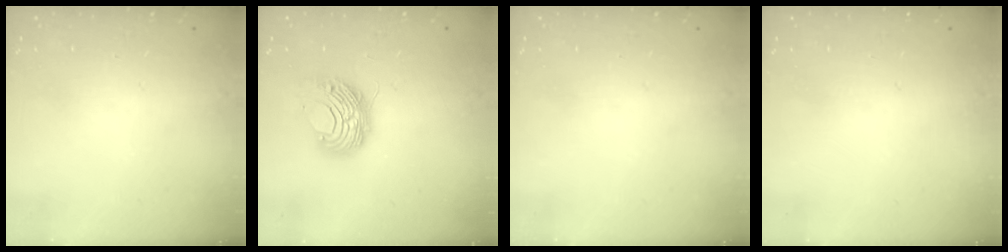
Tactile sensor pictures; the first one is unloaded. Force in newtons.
{"total": 8.9, "press": 8.9, "slide": 0.0}
{"total": 0.0}
{"total": 0.0}